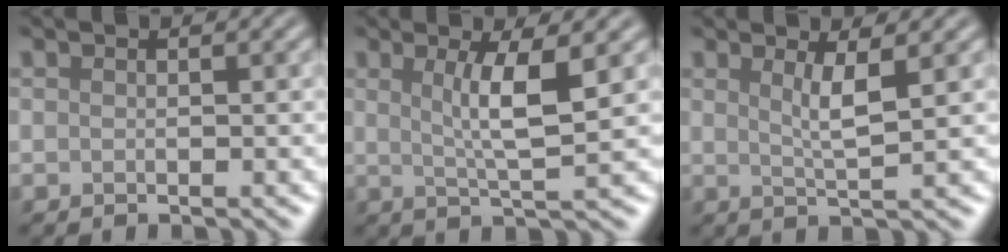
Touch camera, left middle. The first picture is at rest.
{"total": 4.6, "force": [1.2, 0.8, 4.3], "torque": [-0.074, -0.002, 0.022]}
{"total": 2.7, "force": [1.0, 0.6, 2.5], "torque": [-0.039, -0.004, 0.017]}